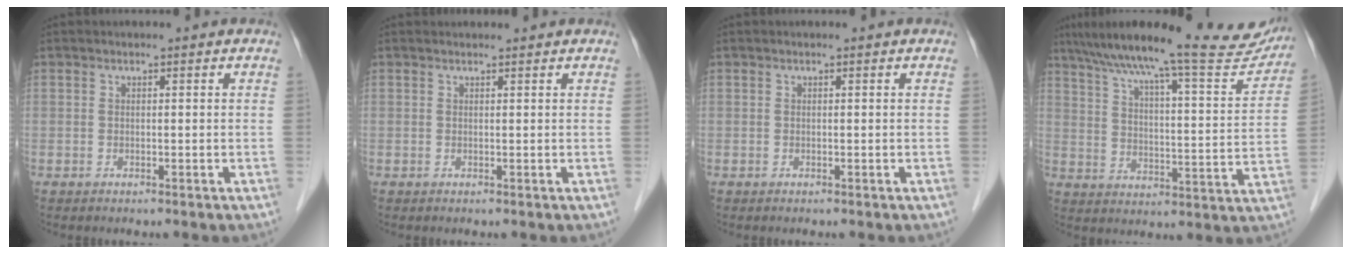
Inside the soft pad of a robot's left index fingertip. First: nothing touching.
{"total": 1.6, "force": [1.5, 0.2, 0.2], "torque": [-0.010, 0.016, 0.022]}
{"total": 0.0}
{"total": 25.5, "force": [22.4, 2.9, 11.9], "torque": [-0.188, -0.024, 0.297]}